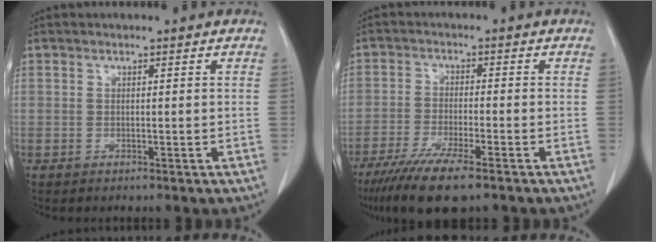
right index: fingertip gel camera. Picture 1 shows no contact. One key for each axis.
{"total": 9.2, "fx": -6.5, "fy": 0.8, "fz": 6.4, "tx": -0.112, "ty": -0.023, "tz": -0.108}